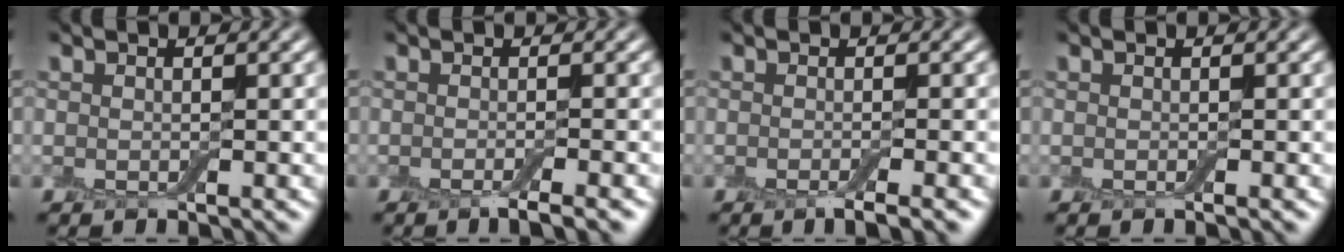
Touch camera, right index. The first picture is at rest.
{"total": 2.5, "force": [-1.4, 0.5, 2.0], "torque": [-0.021, -0.002, -0.027]}
{"total": 2.4, "force": [-1.2, 0.5, 2.0], "torque": [-0.022, -0.002, -0.024]}
{"total": 0.0}